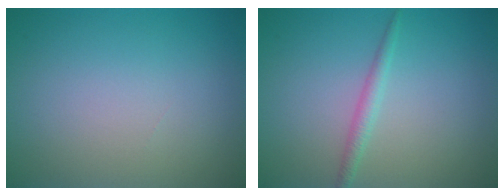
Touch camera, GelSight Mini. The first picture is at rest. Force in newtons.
{"total": 1.4, "press": 1.4, "slide": 0.1}